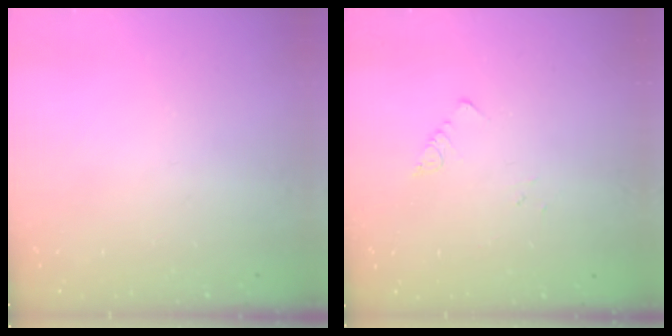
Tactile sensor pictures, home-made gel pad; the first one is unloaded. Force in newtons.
{"total": 1.5, "press": 1.4, "slide": 0.1}